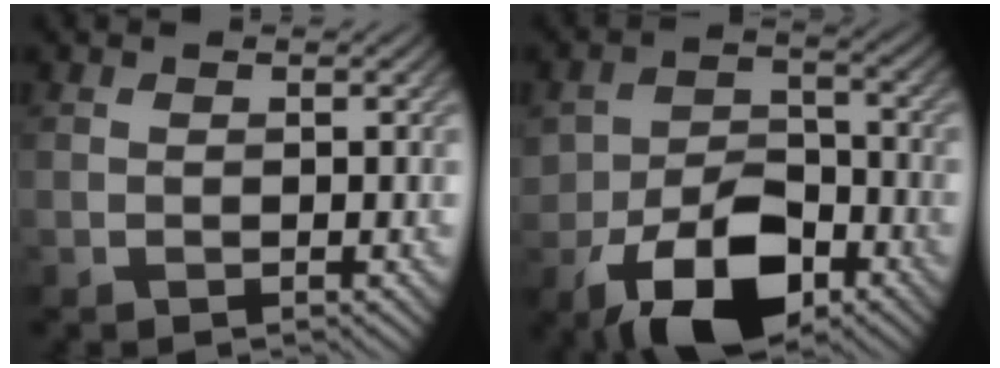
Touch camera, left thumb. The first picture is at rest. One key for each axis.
{"total": 11.2, "fx": -5.8, "fy": 6.5, "fz": 7.1, "tx": -0.137, "ty": -0.017, "tz": -0.098}